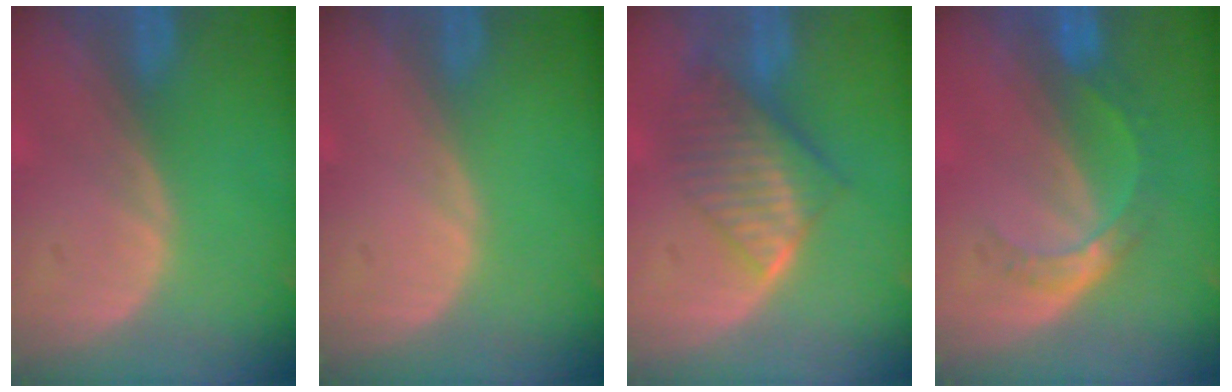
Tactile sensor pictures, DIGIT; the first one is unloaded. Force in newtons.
{"total": 0.0}
{"total": 7.7, "press": 6.9, "slide": 3.5}
{"total": 5.2, "press": 4.7, "slide": 2.4}